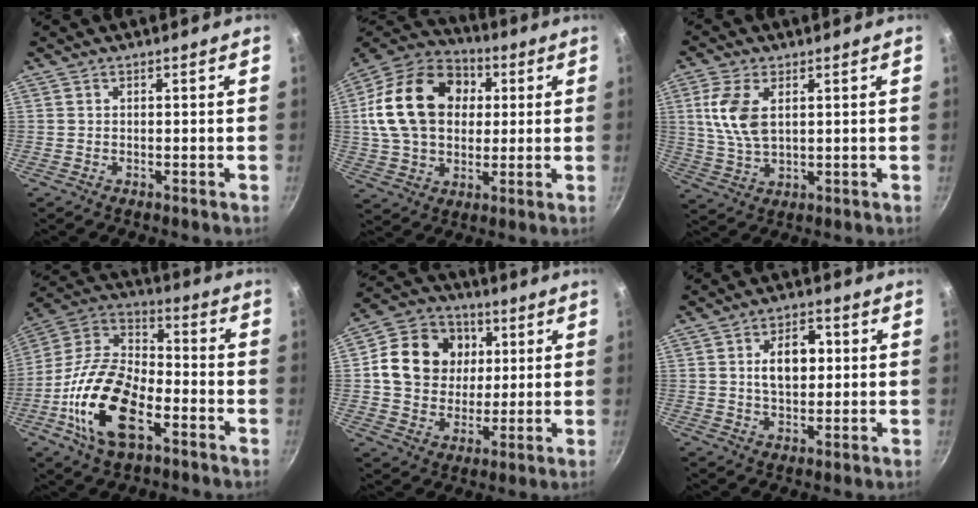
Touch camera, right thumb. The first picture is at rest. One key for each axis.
{"total": 21.5, "fx": 3.9, "fy": 15.7, "fz": 14.1, "tx": -0.228, "ty": 0.022, "tz": 0.061}
{"total": 8.8, "fx": 2.3, "fy": 4.8, "fz": 7.0, "tx": -0.142, "ty": -0.008, "tz": 0.049}
{"total": 20.7, "fx": -7.9, "fy": 11.0, "fz": 15.7, "tx": -0.282, "ty": 0.041, "tz": -0.166}
{"total": 16.0, "fx": 3.0, "fy": 13.6, "fz": 8.0, "tx": -0.118, "ty": 0.010, "tz": 0.045}
{"total": 8.7, "fx": 1.2, "fy": 5.5, "fz": 6.6, "tx": -0.078, "ty": 0.009, "tz": 0.015}